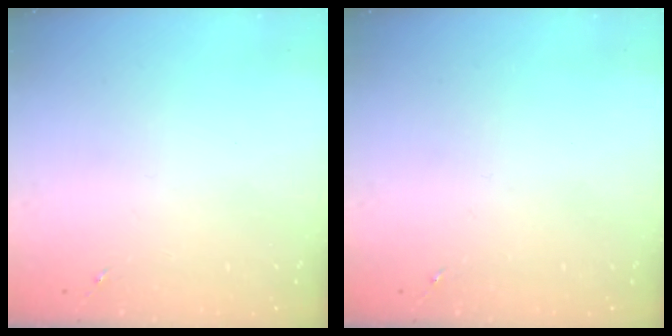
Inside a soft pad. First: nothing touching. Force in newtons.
{"total": 0.0}